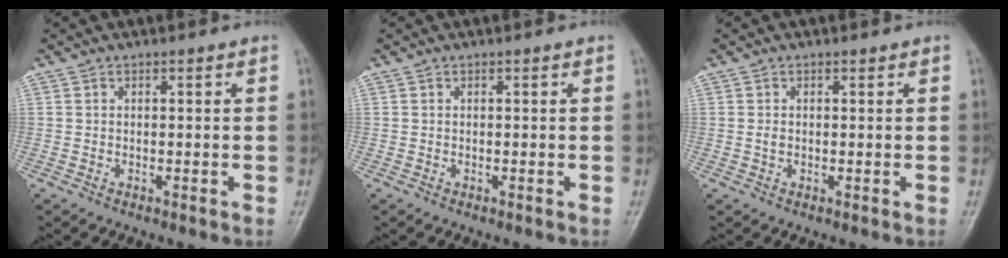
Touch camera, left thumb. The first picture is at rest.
{"total": 0.0}
{"total": 1.0, "force": [0.1, 0.8, 0.7], "torque": [-0.011, 0.000, 0.002]}